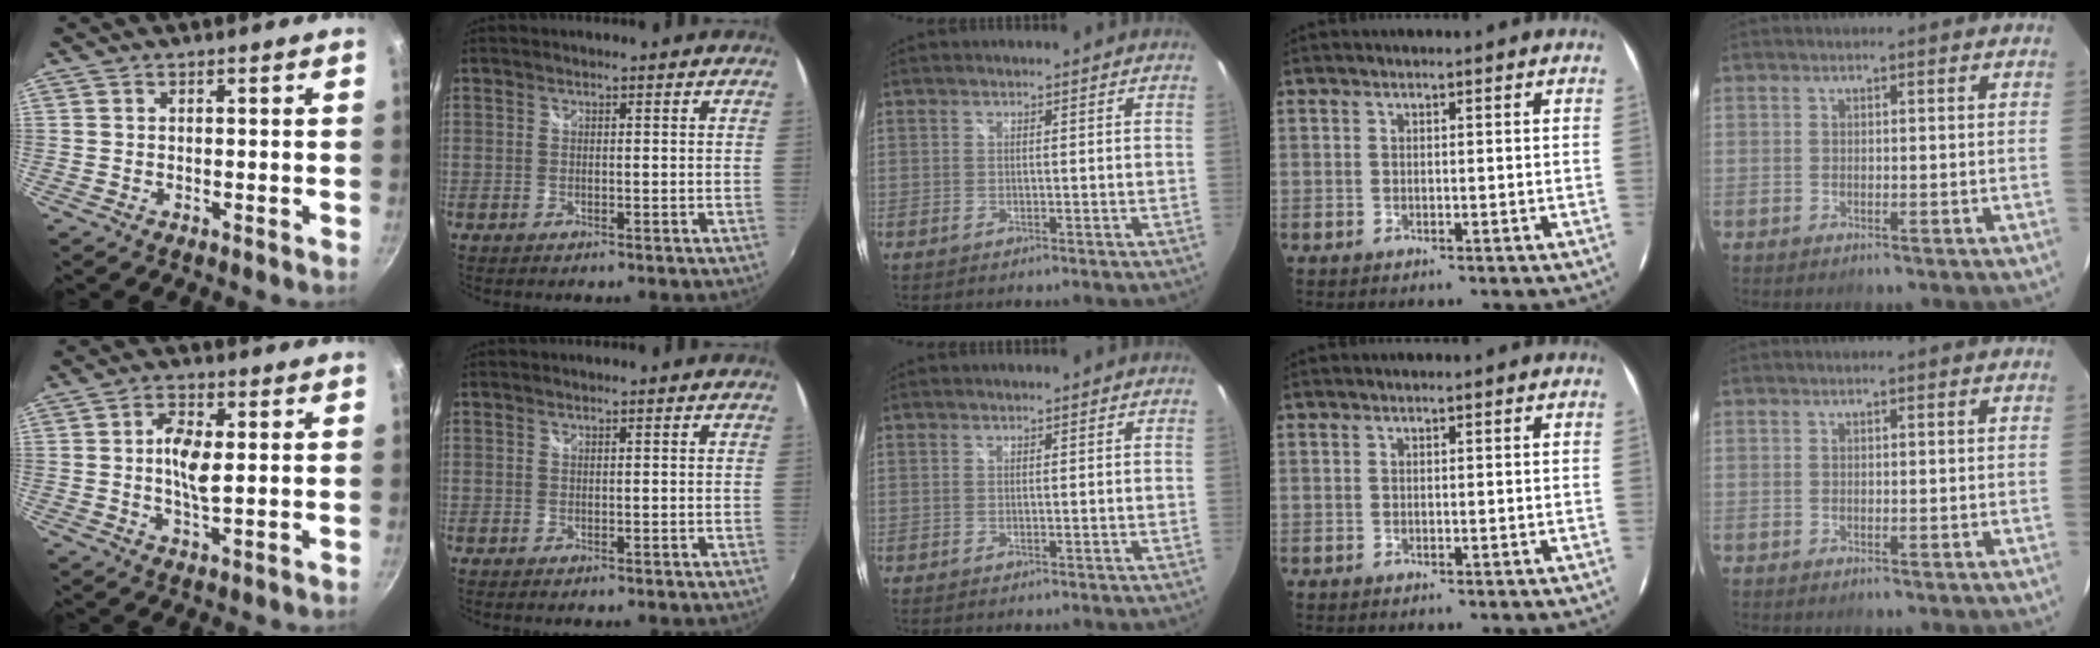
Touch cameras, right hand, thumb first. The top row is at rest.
{"thumb": {"total": 6.3, "force": [0.7, 2.6, 5.6], "torque": [-0.109, 0.005, 0.010]}}